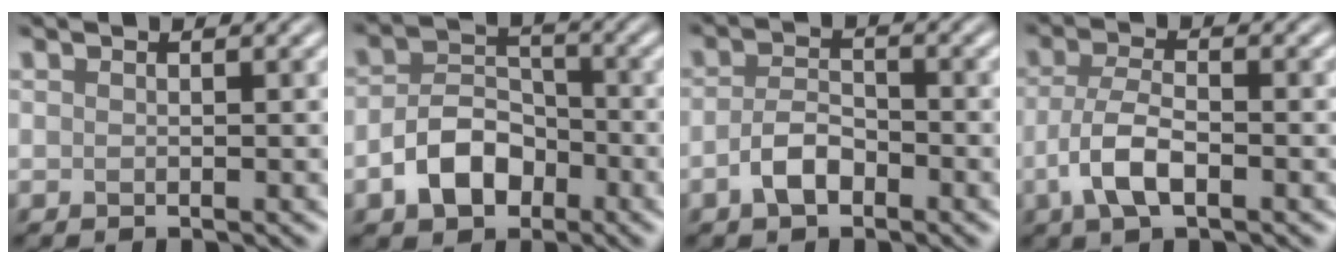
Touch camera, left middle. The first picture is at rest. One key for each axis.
{"total": 5.1, "fx": -2.4, "fy": 3.5, "fz": 2.9, "tx": -0.052, "ty": 0.005, "tz": -0.048}
{"total": 3.1, "fx": -1.5, "fy": 1.7, "fz": 2.1, "tx": -0.043, "ty": 0.006, "tz": -0.033}
{"total": 4.3, "fx": -1.6, "fy": 1.8, "fz": 3.5, "tx": -0.074, "ty": 0.002, "tz": -0.037}